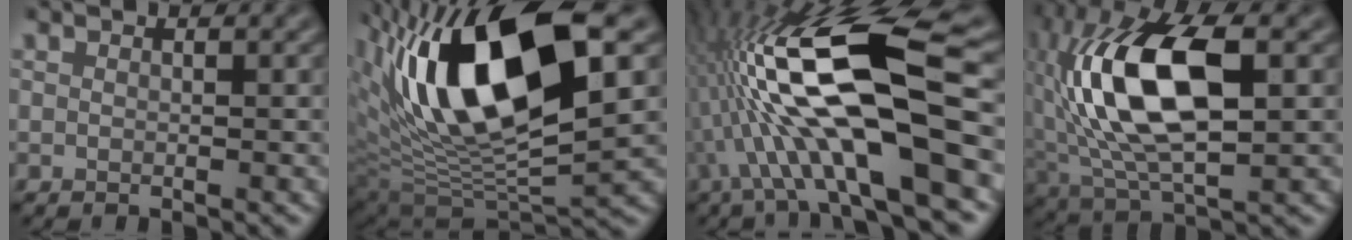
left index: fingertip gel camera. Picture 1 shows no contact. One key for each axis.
{"total": 14.9, "fx": 5.2, "fy": 5.4, "fz": 12.8, "tx": -0.217, "ty": 0.008, "tz": 0.088}
{"total": 14.9, "fx": -2.0, "fy": 3.7, "fz": 14.3, "tx": -0.267, "ty": 0.026, "tz": -0.037}
{"total": 13.3, "fx": 1.5, "fy": 5.9, "fz": 11.9, "tx": -0.235, "ty": 0.016, "tz": 0.022}